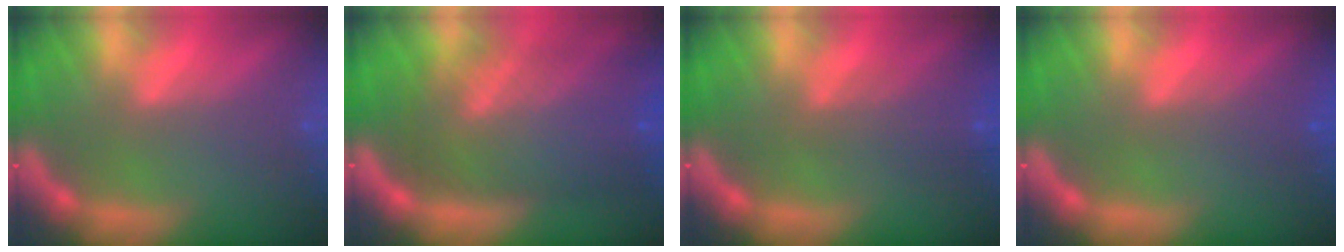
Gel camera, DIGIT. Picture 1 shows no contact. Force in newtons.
{"total": 10.1}
{"total": 3.0}
{"total": 1.5}